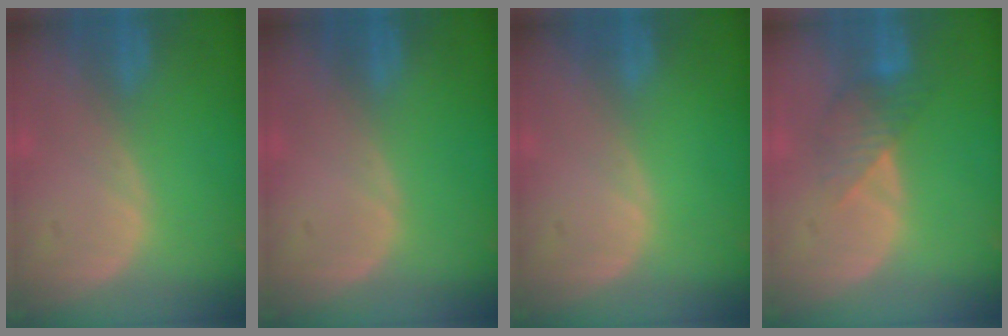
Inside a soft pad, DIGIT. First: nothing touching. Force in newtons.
{"total": 0.0}
{"total": 0.0}
{"total": 3.9, "press": 3.8, "slide": 0.8}